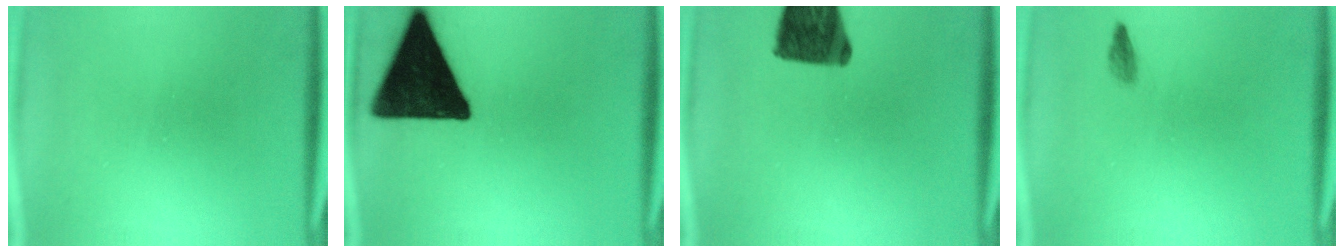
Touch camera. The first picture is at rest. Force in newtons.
{"total": 19.3}
{"total": 12.6}
{"total": 0.9}